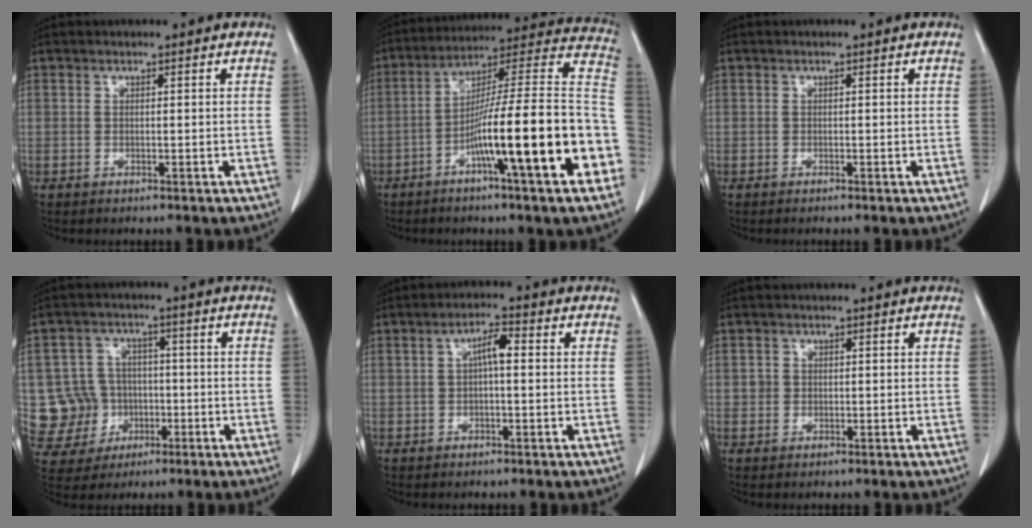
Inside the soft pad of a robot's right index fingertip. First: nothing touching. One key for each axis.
{"total": 23.2, "fx": -7.7, "fy": 0.8, "fz": 21.8, "tx": -0.263, "ty": 0.012, "tz": -0.121}
{"total": 0.0}
{"total": 9.8, "fx": -1.5, "fy": 9.5, "fz": 1.8, "tx": -0.054, "ty": 0.018, "tz": -0.011}
{"total": 3.5, "fx": 0.4, "fy": 0.9, "fz": 3.3, "tx": -0.058, "ty": 0.012, "tz": 0.004}
{"total": 1.3, "fx": 0.1, "fy": 1.3, "fz": 0.2, "tx": -0.001, "ty": 0.004, "tz": 0.003}